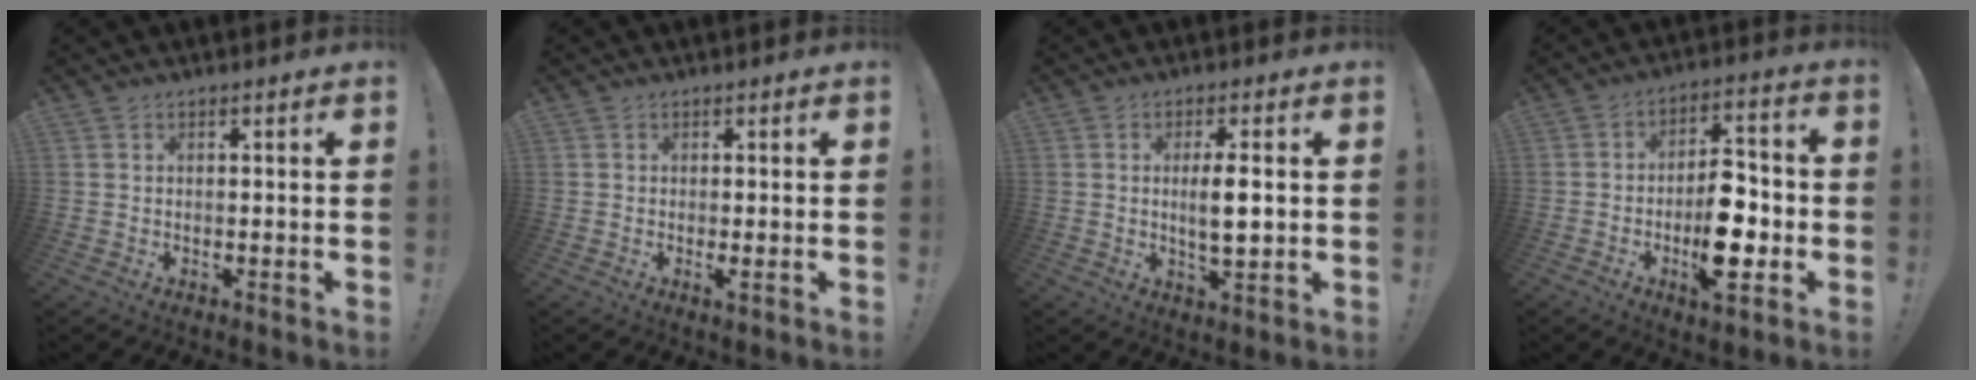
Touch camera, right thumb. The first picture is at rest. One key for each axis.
{"total": 1.5, "fx": 0.1, "fy": -0.3, "fz": 1.5, "tx": -0.021, "ty": -0.005, "tz": 0.001}
{"total": 6.5, "fx": 0.3, "fy": 1.8, "fz": 6.3, "tx": -0.114, "ty": -0.008, "tz": -0.002}
{"total": 14.8, "fx": -4.1, "fy": 6.9, "fz": 12.4, "tx": -0.191, "ty": 0.012, "tz": -0.070}